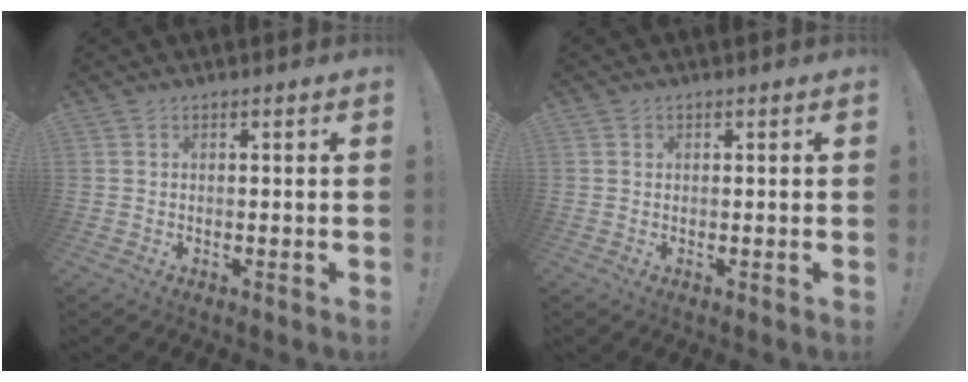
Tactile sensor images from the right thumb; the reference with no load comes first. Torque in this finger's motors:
{"motor_torque": [-0.09, -0.02, 0.07, 0.17, 0.00]}